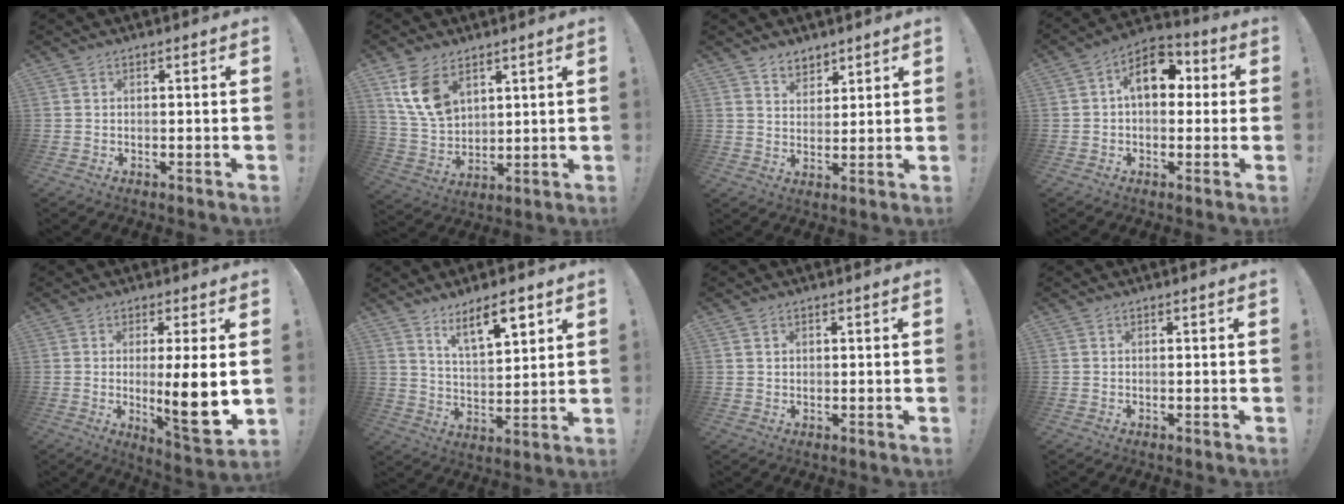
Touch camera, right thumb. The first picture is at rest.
{"total": 12.6, "force": [6.7, 8.1, 6.9], "torque": [-0.142, -0.029, 0.133]}
{"total": 5.4, "force": [4.3, 3.3, 0.4], "torque": [0.000, -0.034, 0.081]}
{"total": 12.3, "force": [3.1, 8.0, 8.8], "torque": [-0.116, 0.004, 0.058]}
{"total": 12.0, "force": [-0.1, 1.4, 11.9], "torque": [-0.166, -0.024, -0.003]}
{"total": 10.5, "force": [7.2, 3.1, 7.0], "torque": [-0.102, -0.040, 0.121]}
{"total": 1.3, "force": [0.7, 1.0, 0.4], "torque": [-0.009, 0.002, 0.014]}
{"total": 0.0}